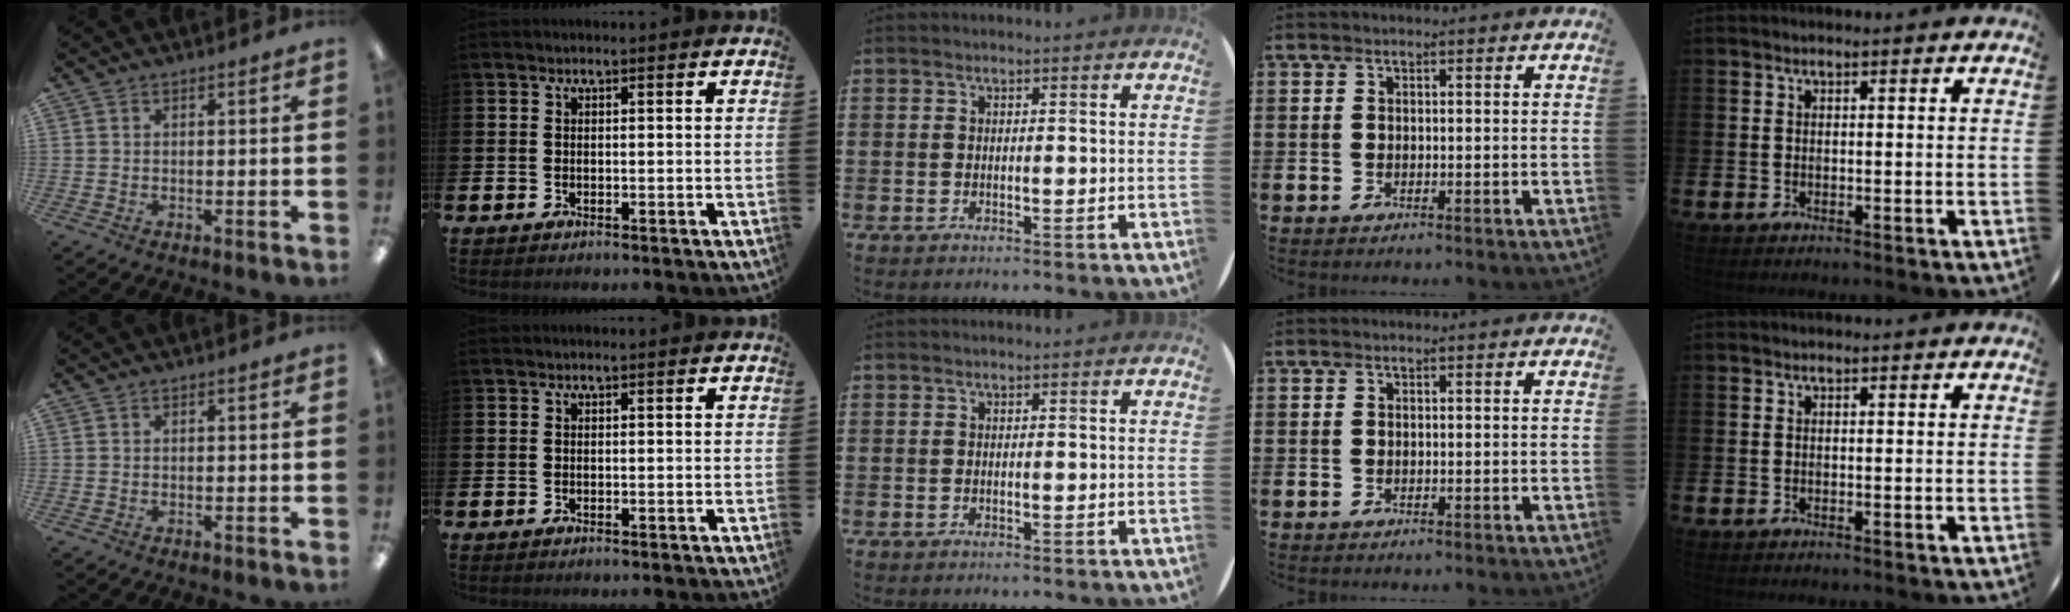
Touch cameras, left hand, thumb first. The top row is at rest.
{}